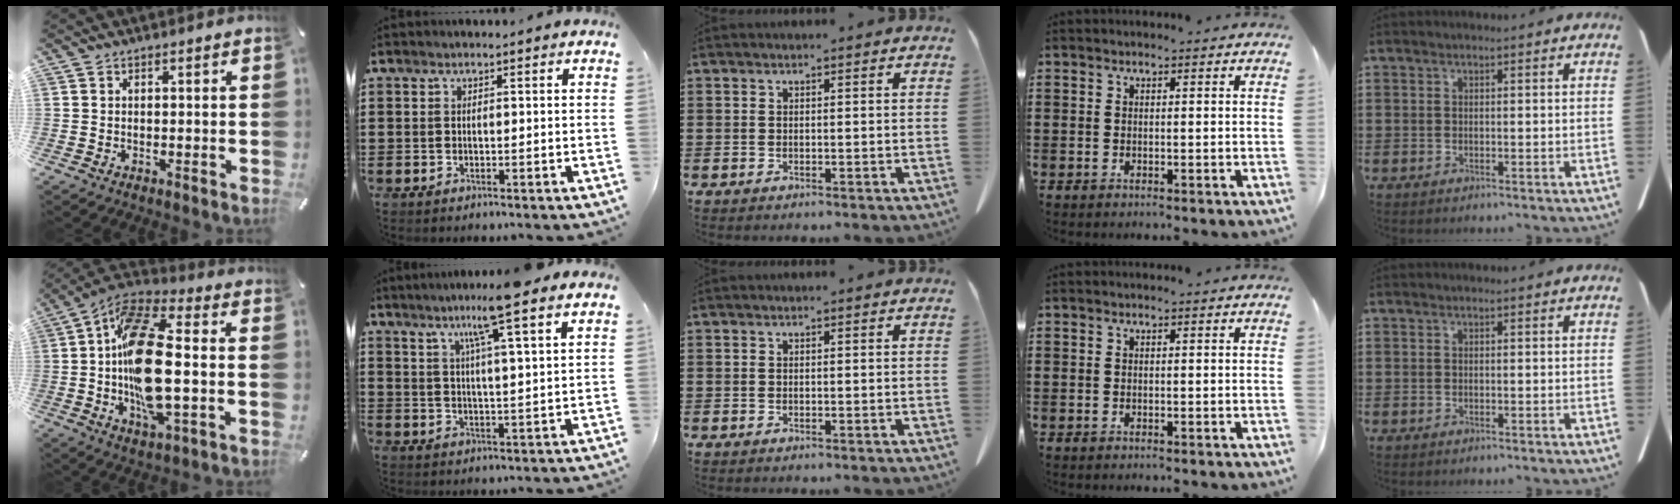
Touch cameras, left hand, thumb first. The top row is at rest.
{"thumb": {"total": 19.8, "force": [-1.4, 8.2, 17.9], "torque": [-0.355, -0.002, -0.024]}, "index": {"total": 8.9, "force": [6.0, -0.1, 6.5], "torque": [-0.126, -0.009, 0.099]}}